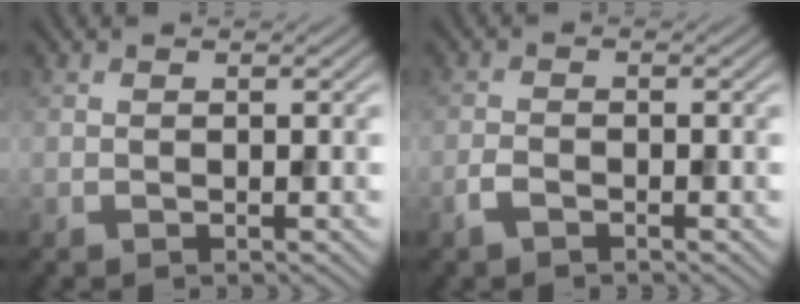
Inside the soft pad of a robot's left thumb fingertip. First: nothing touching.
{"total": 1.8, "force": [-1.2, 0.7, 1.1], "torque": [-0.026, -0.001, -0.029]}